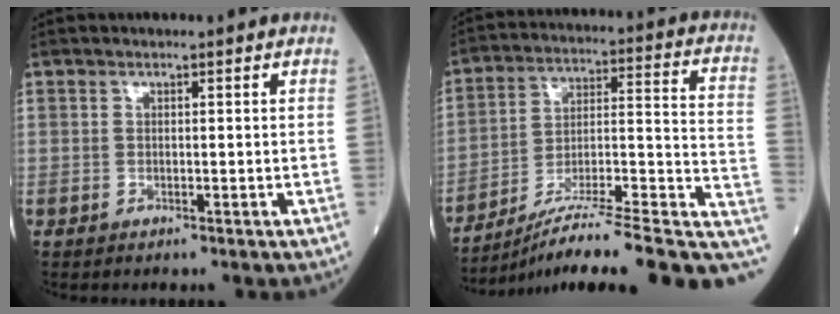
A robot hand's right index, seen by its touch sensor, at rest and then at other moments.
{"total": 22.6, "force": [-14.6, 2.2, 17.1], "torque": [-0.194, 0.029, -0.231]}